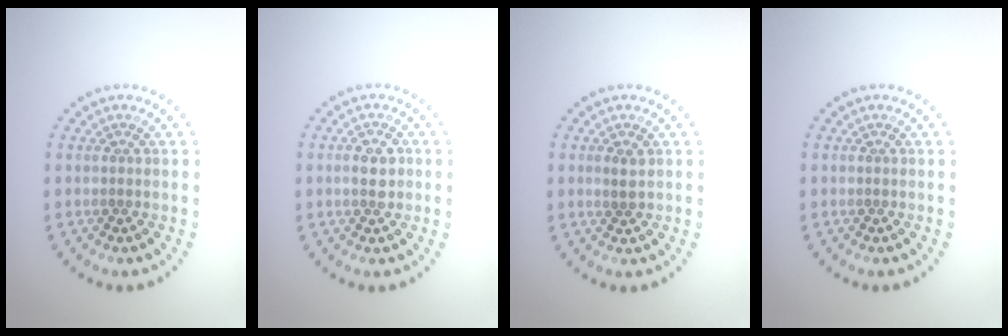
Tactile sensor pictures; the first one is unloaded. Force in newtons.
{"total": 2.1, "press": 2.1, "slide": 0.1}
{"total": 1.2, "press": 1.1, "slide": 0.4}
{"total": 0.0}